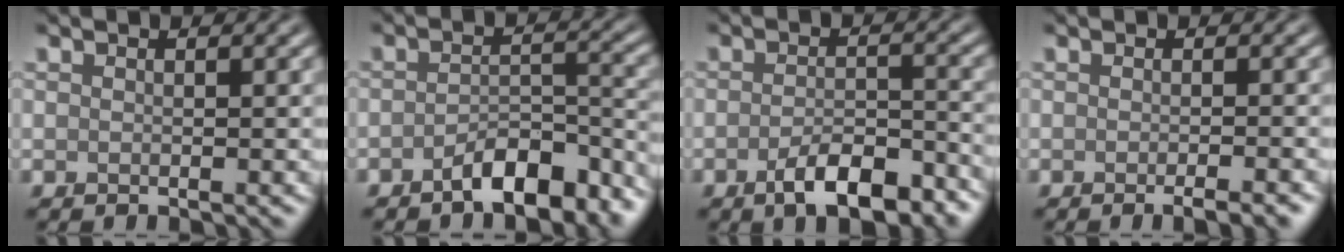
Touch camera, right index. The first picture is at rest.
{"total": 5.3, "force": [-3.6, 2.1, 3.3], "torque": [-0.045, 0.007, -0.062]}
{"total": 5.7, "force": [-3.3, 2.2, 4.1], "torque": [-0.066, 0.001, -0.053]}
{"total": 2.8, "force": [-1.5, 0.7, 2.3], "torque": [-0.014, 0.002, -0.021]}